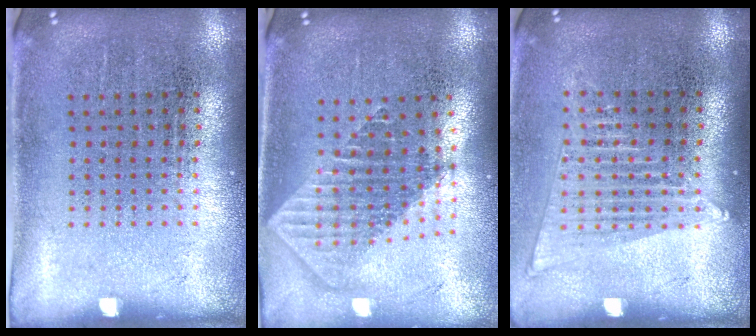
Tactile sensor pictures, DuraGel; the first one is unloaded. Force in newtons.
{"total": 2.0, "press": 1.6, "slide": 1.2}
{"total": 1.5, "press": 1.4, "slide": 0.7}